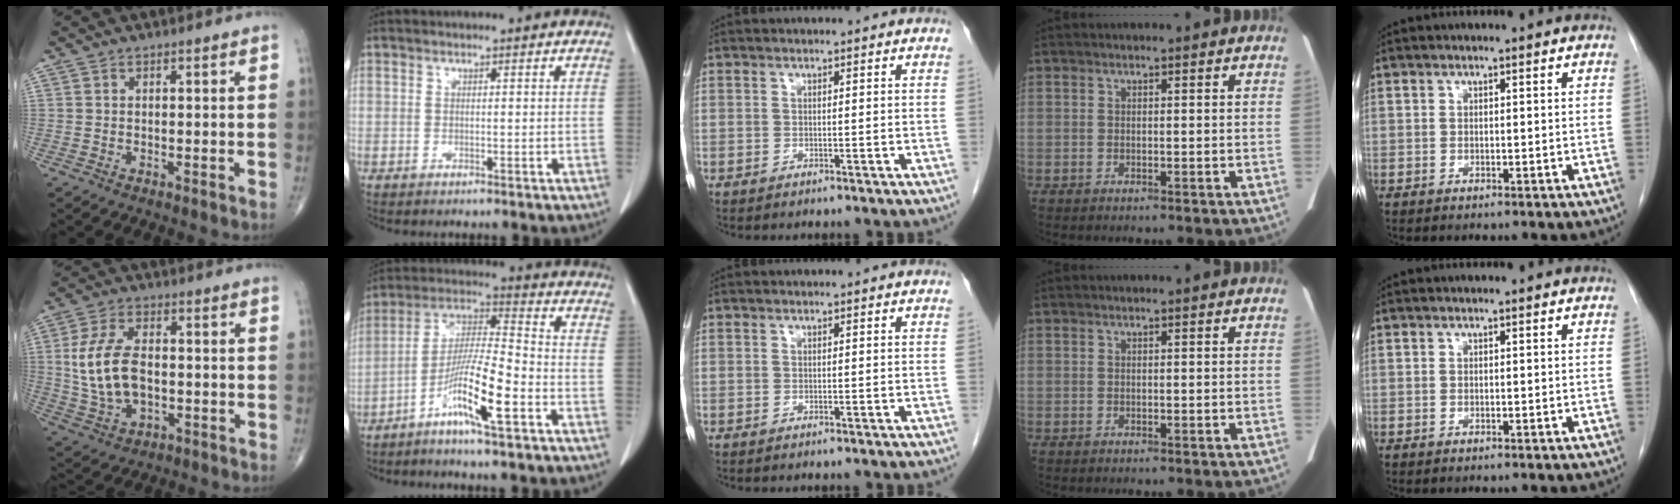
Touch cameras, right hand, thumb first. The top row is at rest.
{"thumb": {"total": 11.9, "force": [-0.5, 7.1, 9.5], "torque": [-0.186, 0.009, -0.005]}, "index": {"total": 11.1, "force": [-5.5, 0.4, 9.6], "torque": [-0.185, 0.001, -0.106]}}